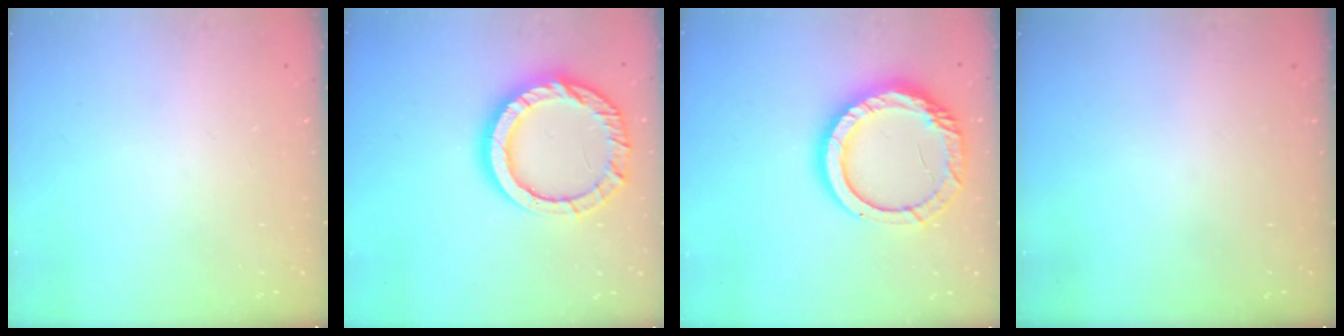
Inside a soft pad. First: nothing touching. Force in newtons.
{"total": 16.8, "press": 16.7, "slide": 1.8}
{"total": 16.9, "press": 16.8, "slide": 1.2}
{"total": 0.0}